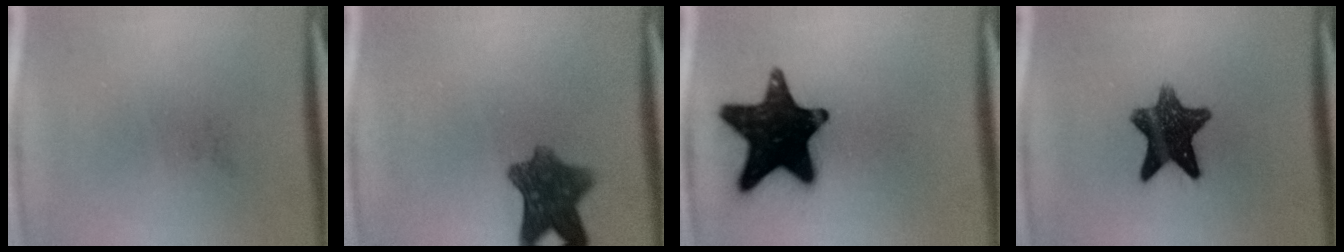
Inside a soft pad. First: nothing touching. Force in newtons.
{"total": 8.2}
{"total": 18.2}
{"total": 10.7}